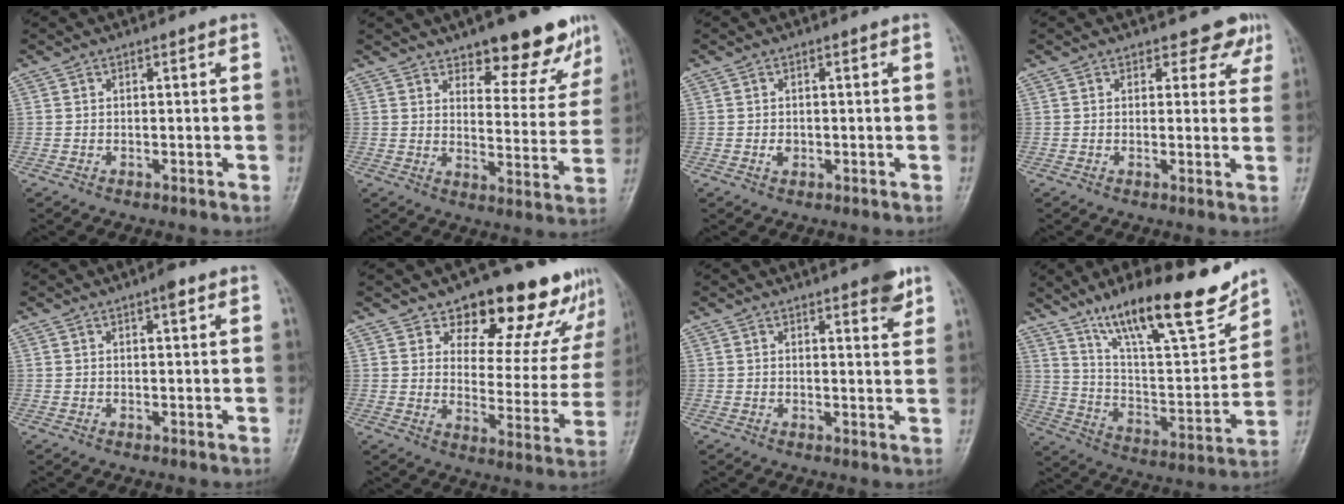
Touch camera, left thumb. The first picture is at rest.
{"total": 12.6, "force": [9.2, 4.9, 7.1], "torque": [-0.041, -0.060, 0.130]}
{"total": 1.4, "force": [-0.2, 1.0, 0.8], "torque": [-0.010, 0.001, -0.002]}
{"total": 4.2, "force": [3.2, 2.6, 0.8], "torque": [0.022, -0.020, 0.025]}
{"total": 2.0, "force": [1.1, 0.6, 1.5], "torque": [-0.020, -0.001, 0.013]}
{"total": 18.2, "force": [14.2, 8.2, 7.7], "torque": [-0.032, -0.090, 0.175]}
{"total": 4.9, "force": [3.2, 1.4, 3.5], "torque": [-0.033, -0.016, 0.036]}
{"total": 23.0, "force": [16.1, 6.0, 15.3], "torque": [-0.211, -0.072, 0.272]}